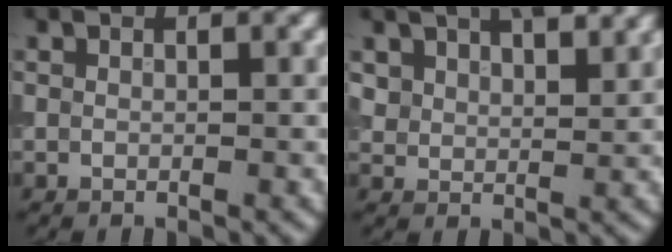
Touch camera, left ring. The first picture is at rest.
{"total": 5.2, "force": [3.9, 2.5, 2.5], "torque": [-0.046, 0.009, 0.062]}